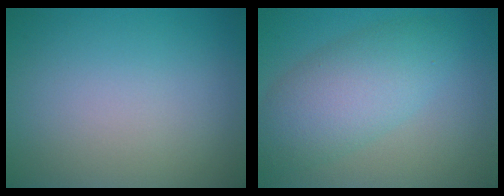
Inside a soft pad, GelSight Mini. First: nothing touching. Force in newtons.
{"total": 5.7, "press": 5.7, "slide": 0.2}